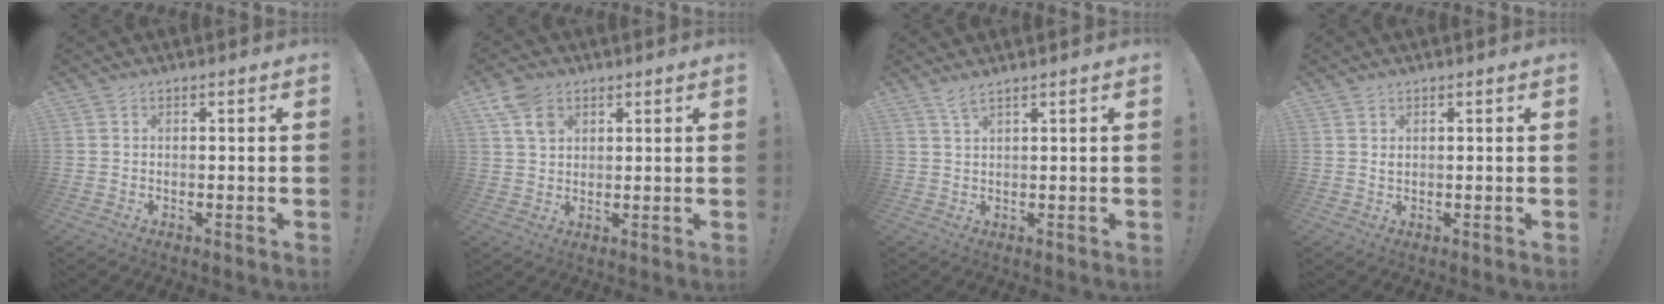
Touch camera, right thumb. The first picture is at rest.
{"total": 9.9, "force": [5.3, 6.6, 5.0], "torque": [-0.083, -0.016, 0.105]}
{"total": 2.6, "force": [2.1, -0.1, 1.5], "torque": [-0.029, -0.011, 0.035]}
{"total": 0.9, "force": [0.6, 0.4, 0.5], "torque": [-0.005, -0.003, 0.012]}